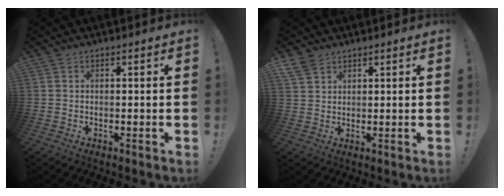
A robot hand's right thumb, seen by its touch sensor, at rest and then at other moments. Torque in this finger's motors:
{"motor_torque": [-0.06, 0.06, -0.03, 0.05, 0.02]}